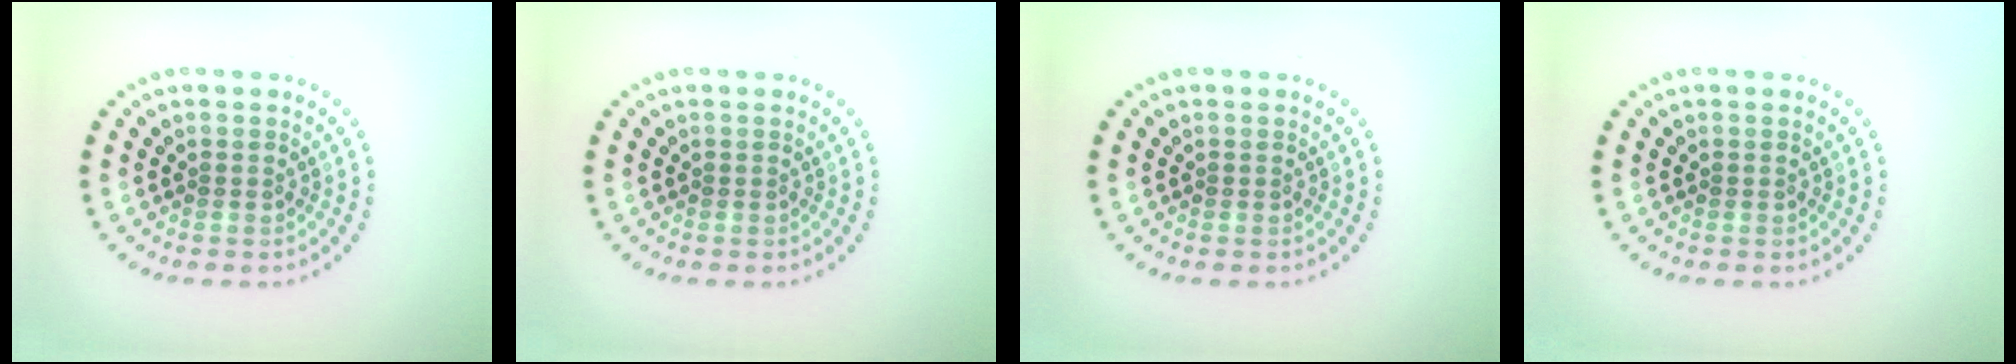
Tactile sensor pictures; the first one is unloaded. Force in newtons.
{"total": 0.0}
{"total": 0.0}
{"total": 0.0}